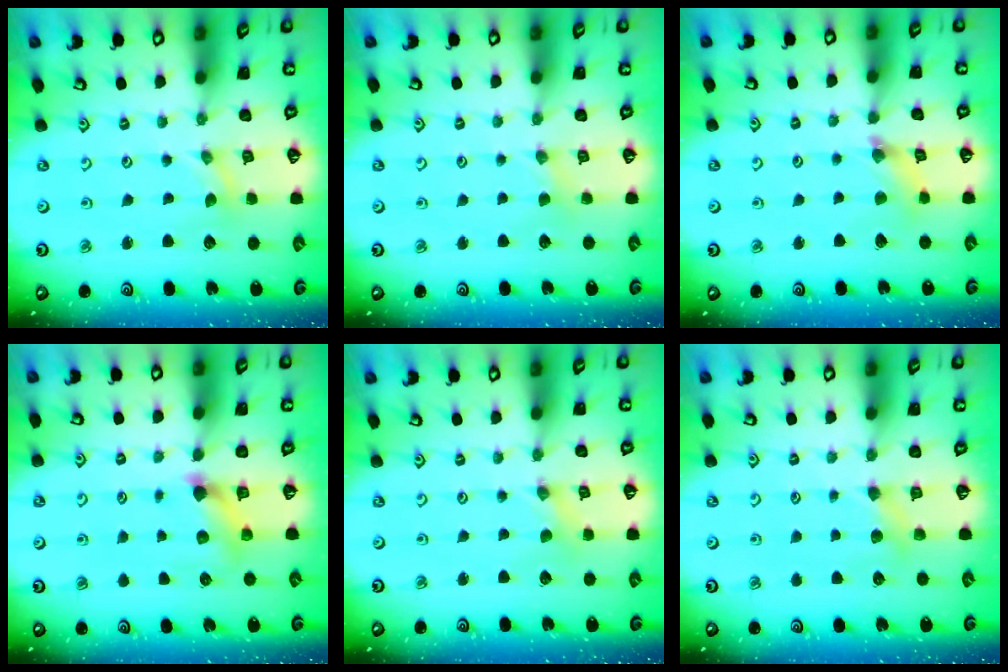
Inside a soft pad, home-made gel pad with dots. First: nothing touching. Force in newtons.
{"total": 1.7, "press": 1.7, "slide": 0.2}
{"total": 4.3, "press": 4.3, "slide": 0.4}
{"total": 6.9, "press": 6.9, "slide": 0.5}
{"total": 0.0}
{"total": 3.4, "press": 3.4, "slide": 0.4}